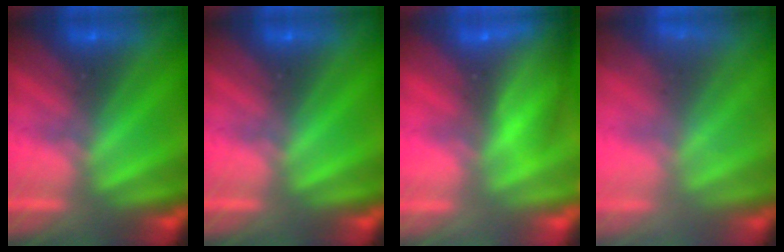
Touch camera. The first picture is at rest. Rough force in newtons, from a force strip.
{"total": 0.0}
{"total": 10.4}
{"total": 1.0}